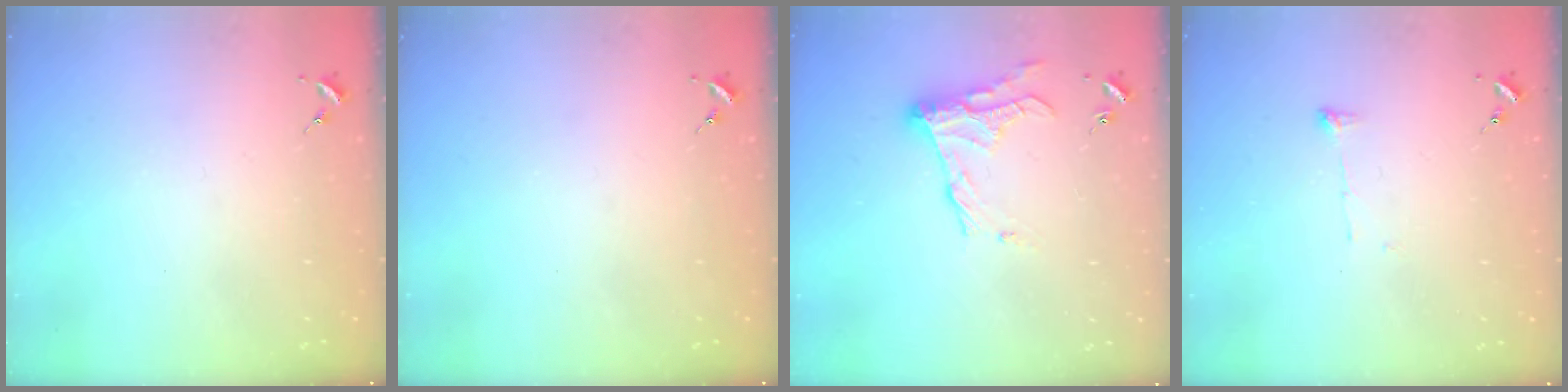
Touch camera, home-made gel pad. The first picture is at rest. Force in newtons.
{"total": 0.0}
{"total": 12.1, "press": 12.1, "slide": 0.3}
{"total": 4.6, "press": 4.5, "slide": 0.7}